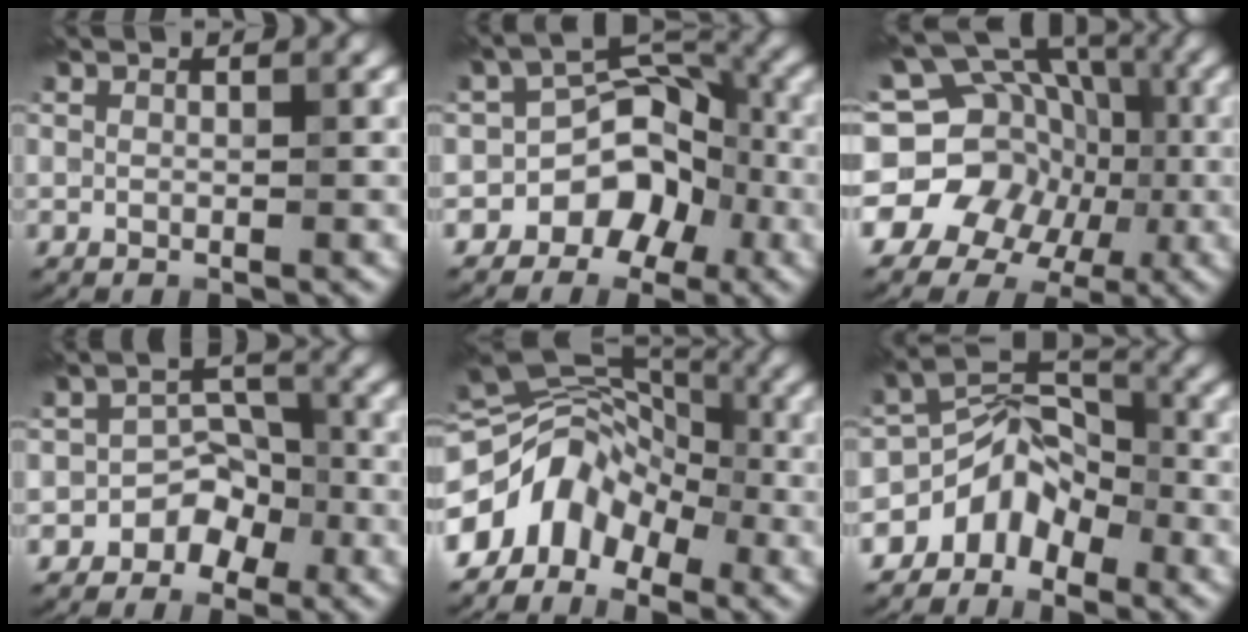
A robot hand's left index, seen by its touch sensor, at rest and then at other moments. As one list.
[{"total": 5.3, "force": [-2.4, 4.0, 2.5], "torque": [-0.015, 0.016, -0.039]}, {"total": 13.9, "force": [-2.4, 12.5, 5.6], "torque": [-0.103, 0.020, -0.059]}, {"total": 3.3, "force": [-2.0, 2.5, 0.9], "torque": [0.016, 0.022, -0.040]}, {"total": 7.4, "force": [-3.5, 5.3, 3.8], "torque": [-0.057, 0.013, -0.078]}, {"total": 4.6, "force": [-2.9, 2.9, 2.0], "torque": [-0.018, 0.012, -0.065]}]